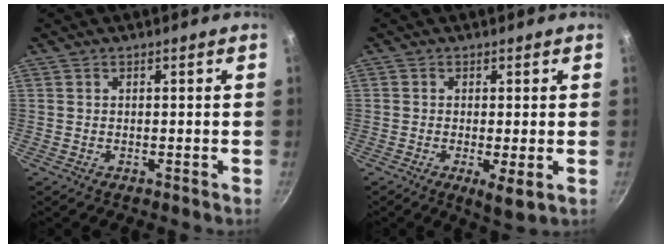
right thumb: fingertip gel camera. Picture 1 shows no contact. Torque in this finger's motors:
{"motor_torque": [-0.36, 0.10, -0.23, -0.10, -0.04]}